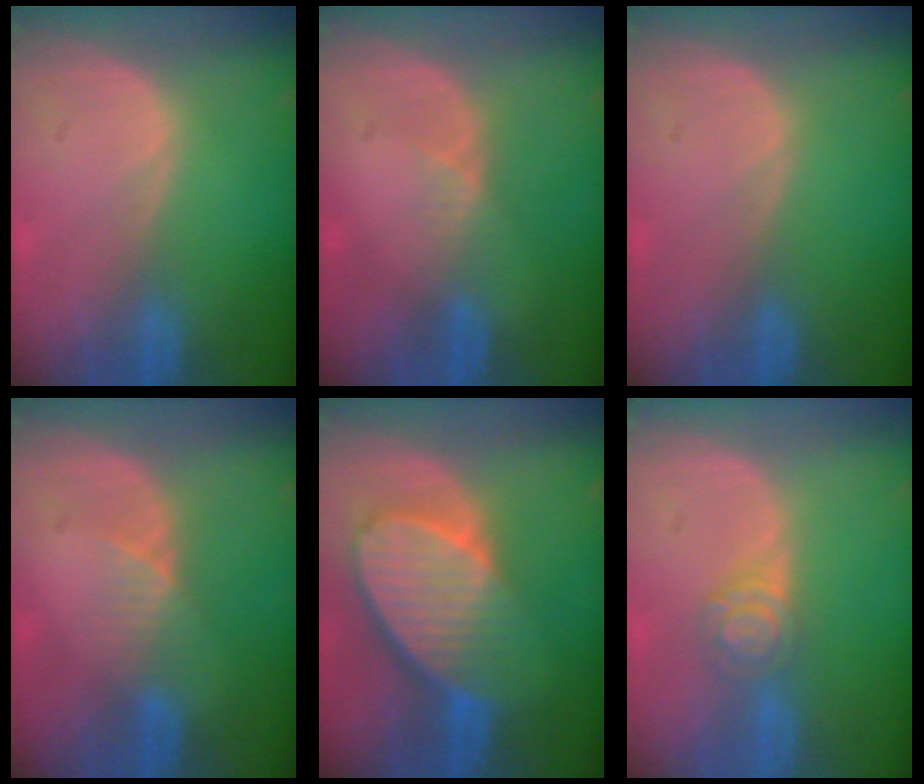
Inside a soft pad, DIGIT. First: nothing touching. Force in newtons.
{"total": 2.0, "press": 1.6, "slide": 1.3}
{"total": 0.0}
{"total": 3.0, "press": 2.6, "slide": 1.5}
{"total": 10.1, "press": 8.9, "slide": 4.8}
{"total": 4.3, "press": 3.9, "slide": 1.7}